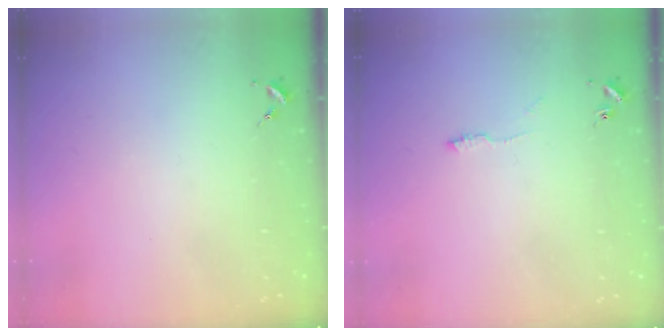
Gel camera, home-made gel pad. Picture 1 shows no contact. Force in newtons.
{"total": 4.1, "press": 4.0, "slide": 0.6}